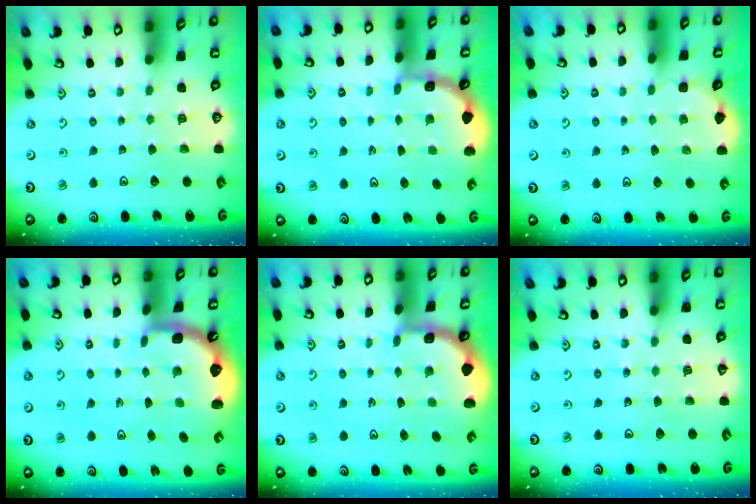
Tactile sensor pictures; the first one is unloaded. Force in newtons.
{"total": 1.9, "press": 1.9, "slide": 0.2}
{"total": 0.9, "press": 0.9, "slide": 0.1}
{"total": 2.7, "press": 1.5, "slide": 2.3}
{"total": 2.0, "press": 2.0, "slide": 0.3}
{"total": 4.2, "press": 4.2, "slide": 0.5}